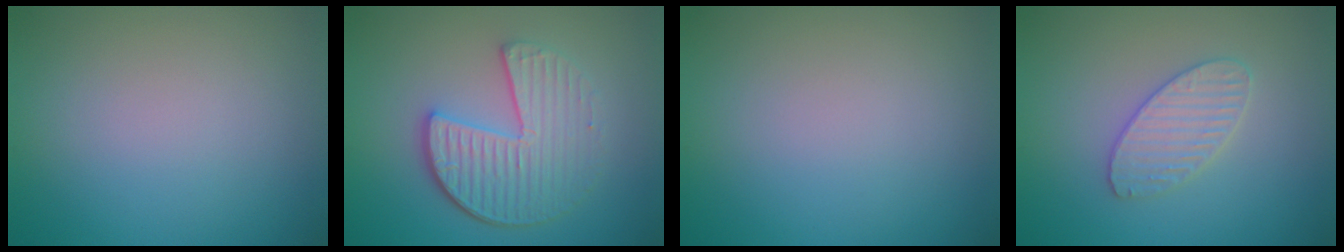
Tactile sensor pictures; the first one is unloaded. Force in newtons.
{"total": 5.3, "press": 4.0, "slide": 3.5}
{"total": 0.0}
{"total": 3.0, "press": 3.0, "slide": 0.2}